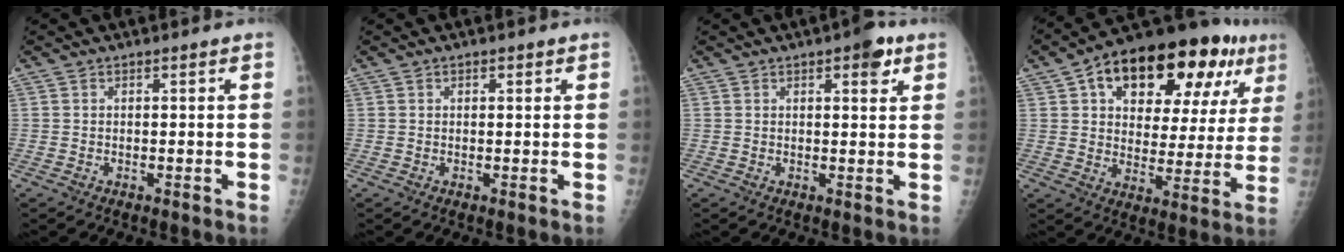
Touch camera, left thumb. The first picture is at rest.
{"total": 0.7, "force": [0.4, 0.5, 0.2], "torque": [0.006, -0.002, 0.003]}
{"total": 4.6, "force": [2.4, 1.7, 3.5], "torque": [-0.032, -0.007, 0.026]}
{"total": 25.5, "force": [11.8, 13.1, 18.4], "torque": [-0.232, 0.013, 0.173]}